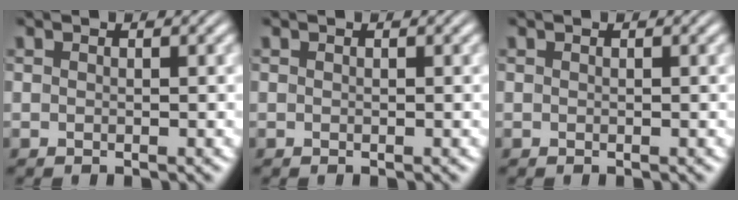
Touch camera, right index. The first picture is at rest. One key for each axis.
{"total": 0.0}
{"total": 0.0}